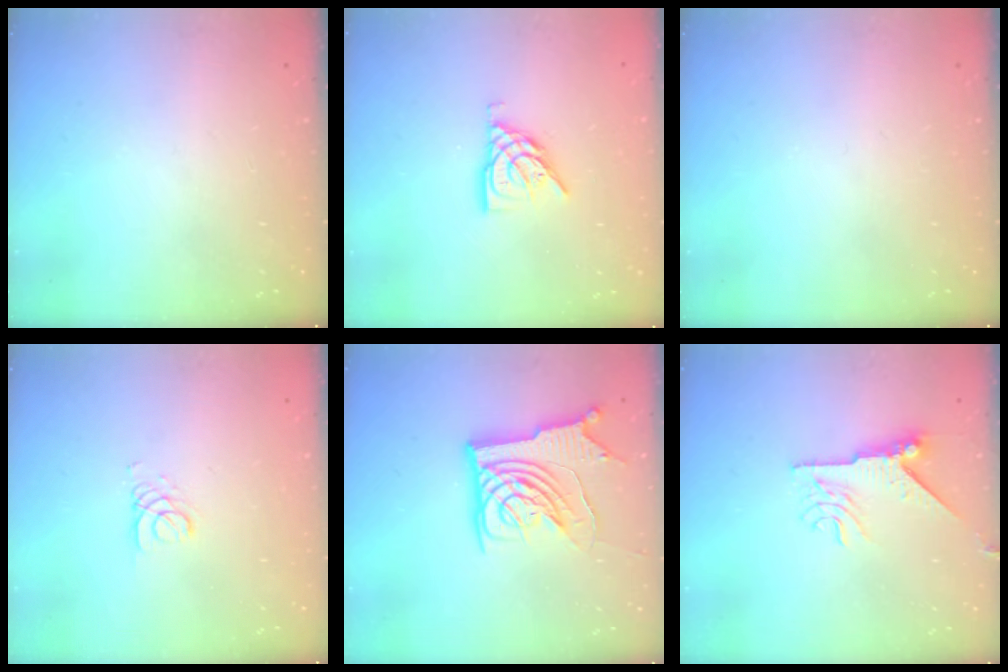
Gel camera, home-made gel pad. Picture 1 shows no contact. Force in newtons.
{"total": 9.3, "press": 9.2, "slide": 1.2}
{"total": 0.0}
{"total": 2.7, "press": 2.7, "slide": 0.3}
{"total": 13.3, "press": 13.1, "slide": 1.9}
{"total": 9.4, "press": 9.3, "slide": 1.3}